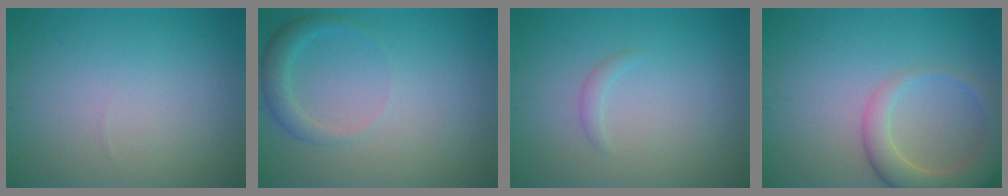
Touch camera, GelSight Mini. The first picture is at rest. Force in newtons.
{"total": 2.1, "press": 2.1, "slide": 0.2}
{"total": 0.8, "press": 0.8, "slide": 0.1}
{"total": 5.2, "press": 5.2, "slide": 0.5}